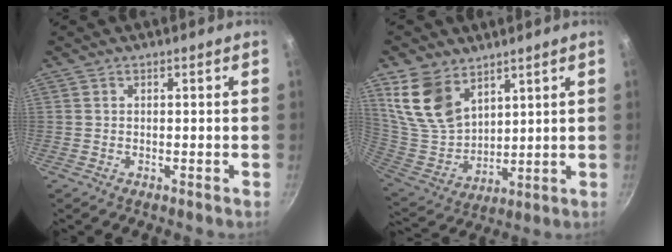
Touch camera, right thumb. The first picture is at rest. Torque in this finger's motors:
{"motor_torque": [-1.44, 1.91, 1.33, 0.65, 0.15]}